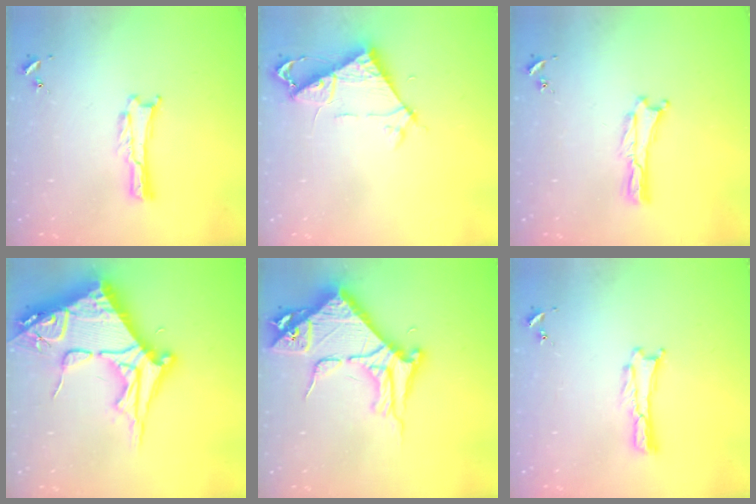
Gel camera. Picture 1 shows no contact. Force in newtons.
{"total": 6.9, "press": 6.9, "slide": 0.7}
{"total": 0.0}
{"total": 15.2, "press": 15.1, "slide": 1.8}
{"total": 9.5, "press": 9.5, "slide": 1.1}
{"total": 0.0}